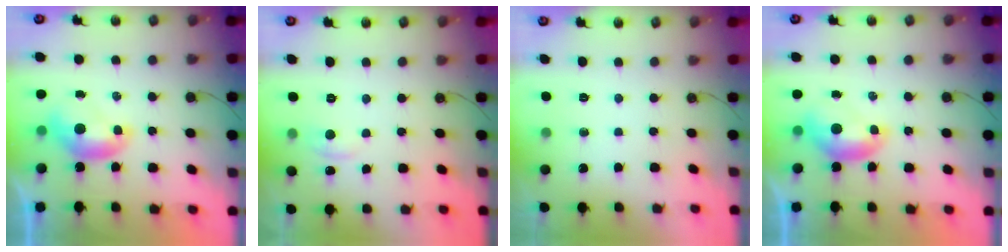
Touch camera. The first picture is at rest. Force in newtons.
{"total": 1.3, "press": 1.1, "slide": 0.5}
{"total": 0.0}
{"total": 0.0}